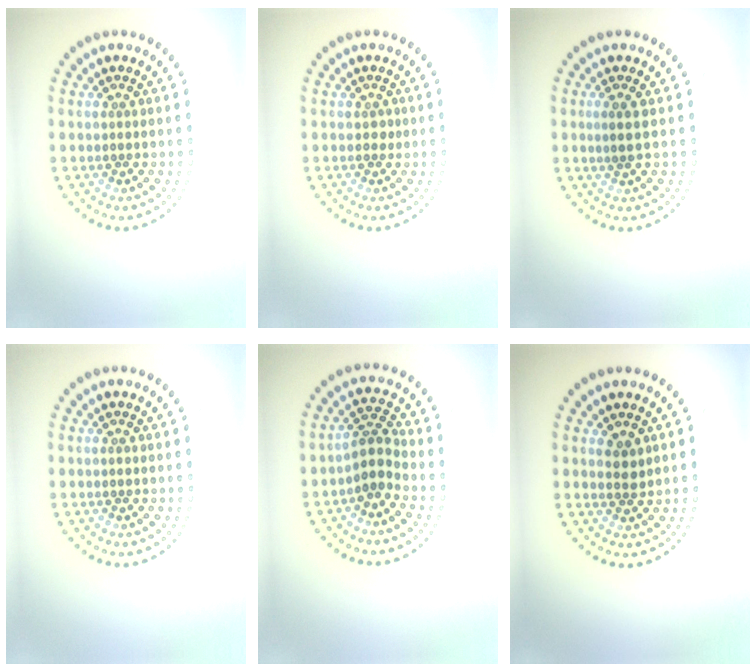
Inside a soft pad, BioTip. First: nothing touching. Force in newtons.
{"total": 0.6, "press": 0.5, "slide": 0.1}
{"total": 1.3, "press": 1.1, "slide": 0.6}
{"total": 0.5, "press": 0.5, "slide": 0.1}
{"total": 2.5, "press": 2.0, "slide": 1.6}
{"total": 1.5, "press": 1.2, "slide": 0.9}